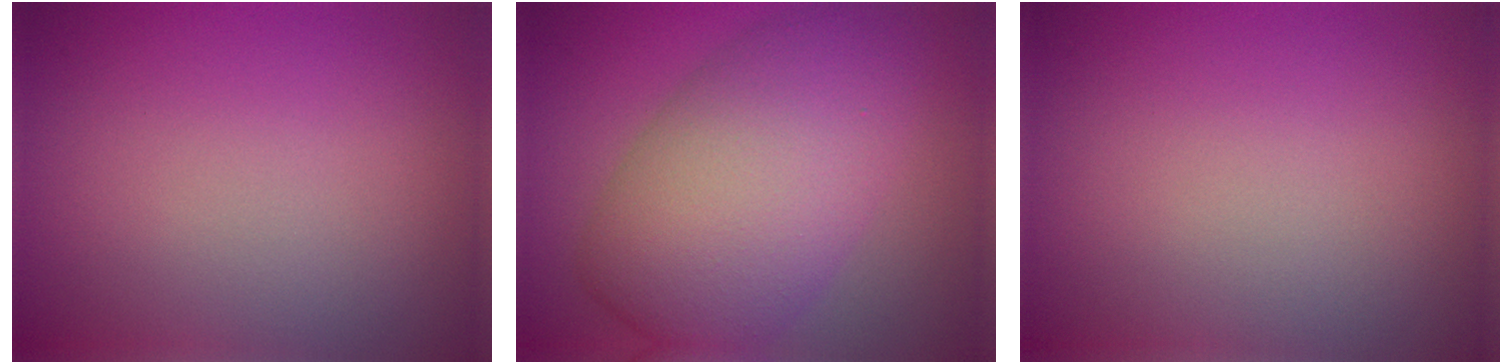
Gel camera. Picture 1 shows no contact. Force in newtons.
{"total": 9.8, "press": 9.8, "slide": 0.1}
{"total": 0.0}